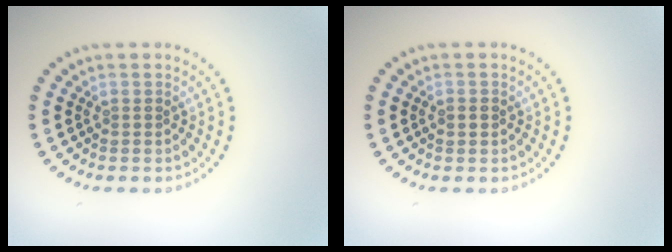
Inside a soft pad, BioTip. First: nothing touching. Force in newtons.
{"total": 1.3, "press": 1.2, "slide": 0.1}